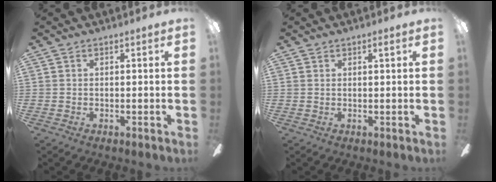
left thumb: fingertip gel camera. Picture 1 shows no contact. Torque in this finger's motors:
{"motor_torque": [0.19, 0.02, 0.35, 0.00, 0.02]}